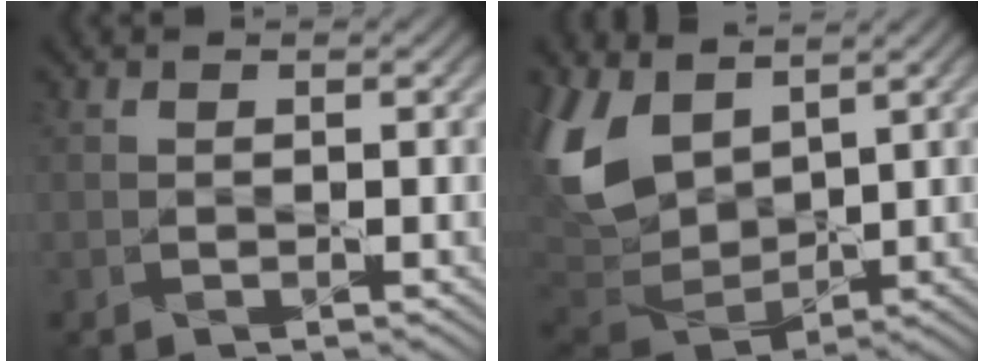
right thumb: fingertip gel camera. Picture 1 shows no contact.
{"total": 10.9, "force": [4.6, 6.7, 7.2], "torque": [-0.209, 0.011, 0.087]}